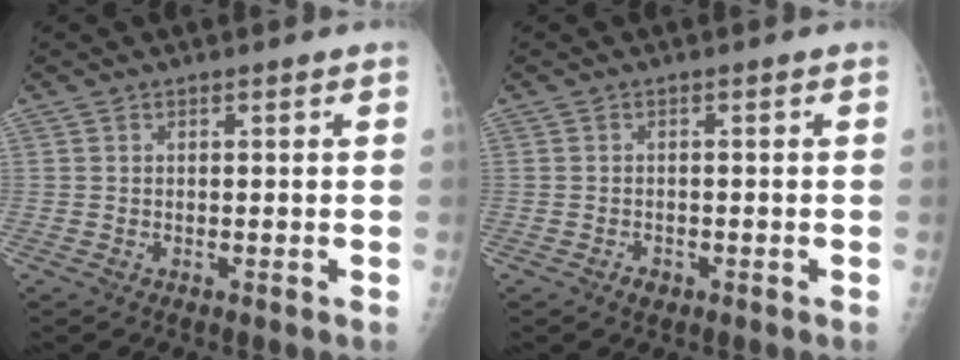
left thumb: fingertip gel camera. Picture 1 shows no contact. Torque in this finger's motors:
{"motor_torque": [-0.26, 0.15, -0.13, -0.03, -0.01]}